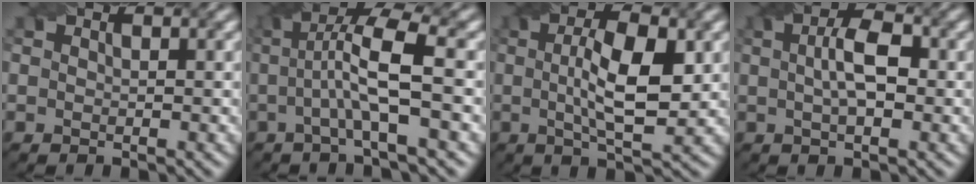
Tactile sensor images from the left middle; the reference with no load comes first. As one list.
[{"total": 5.9, "force": [0.2, 1.0, 5.8], "torque": [-0.111, 0.012, 0.002]}, {"total": 7.1, "force": [0.6, 2.1, 6.7], "torque": [-0.113, 0.006, 0.010]}, {"total": 4.1, "force": [0.5, 1.6, 3.8], "torque": [-0.071, 0.007, 0.005]}]